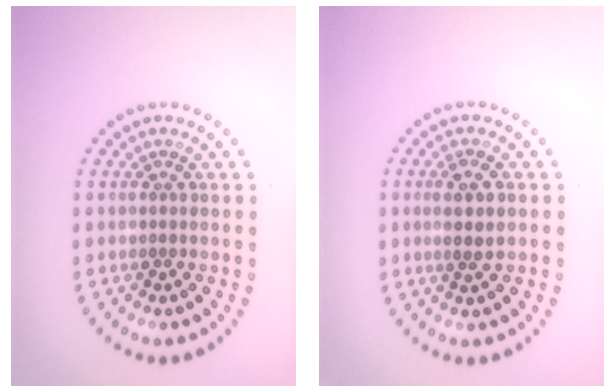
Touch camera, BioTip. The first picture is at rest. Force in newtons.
{"total": 2.3, "press": 2.1, "slide": 0.8}